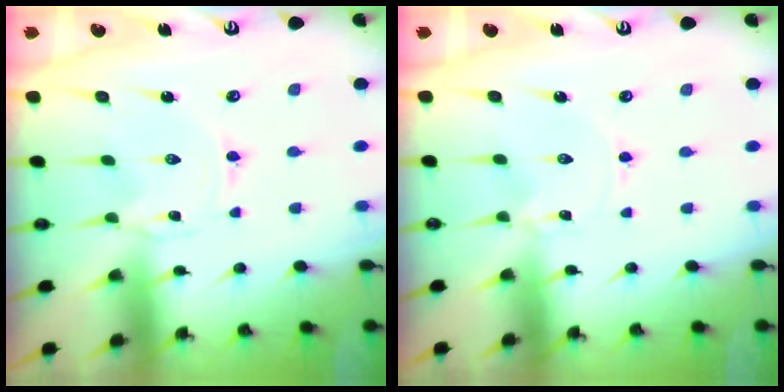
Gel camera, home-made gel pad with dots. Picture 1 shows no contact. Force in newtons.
{"total": 0.0}